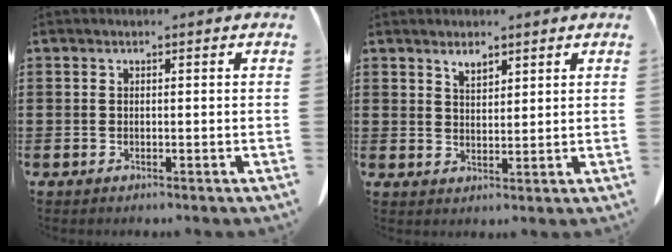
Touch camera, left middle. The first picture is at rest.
{"total": 2.3, "force": [2.0, 0.8, 0.9], "torque": [-0.022, 0.000, 0.038]}